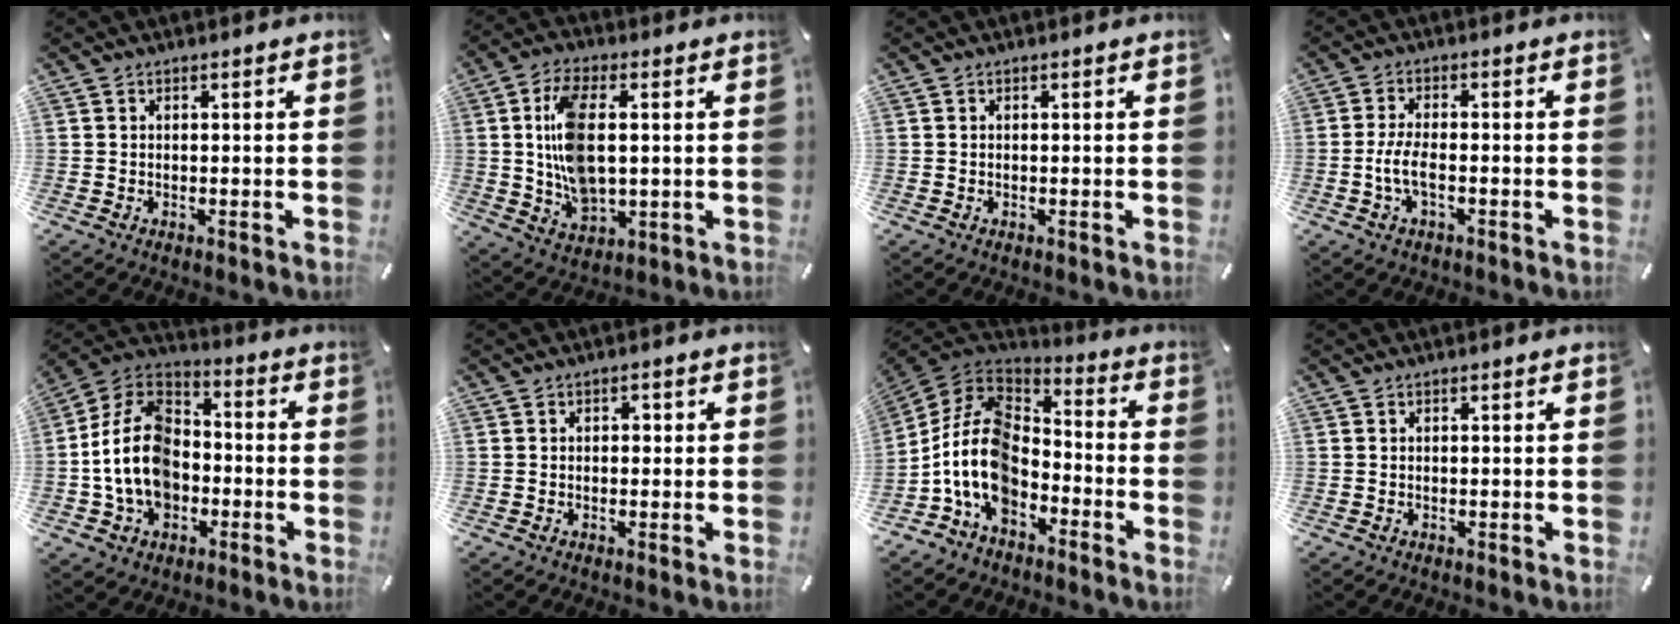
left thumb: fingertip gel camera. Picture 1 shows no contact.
{"total": 13.0, "force": [1.4, 6.9, 10.9], "torque": [-0.231, -0.004, 0.025]}
{"total": 0.0}
{"total": 5.5, "force": [-1.6, 2.2, 4.8], "torque": [-0.109, -0.001, -0.032]}
{"total": 15.0, "force": [-3.7, 11.6, 8.8], "torque": [-0.217, 0.019, -0.070]}
{"total": 1.5, "force": [-0.2, 1.2, 0.8], "torque": [-0.009, 0.004, -0.008]}
{"total": 15.6, "force": [-6.5, 10.7, 9.3], "torque": [-0.208, 0.028, -0.119]}
{"total": 0.0}